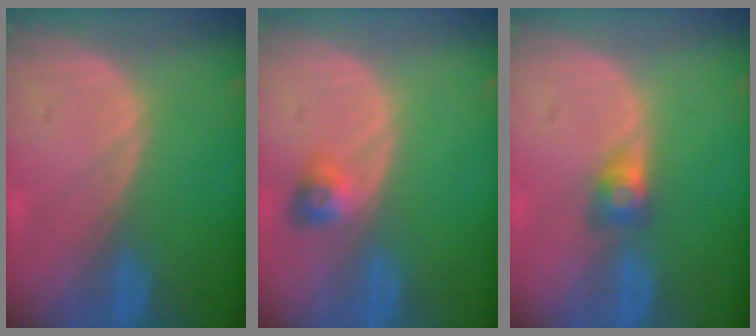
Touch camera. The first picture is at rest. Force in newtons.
{"total": 2.9, "press": 2.7, "slide": 1.2}
{"total": 2.9, "press": 2.4, "slide": 1.5}